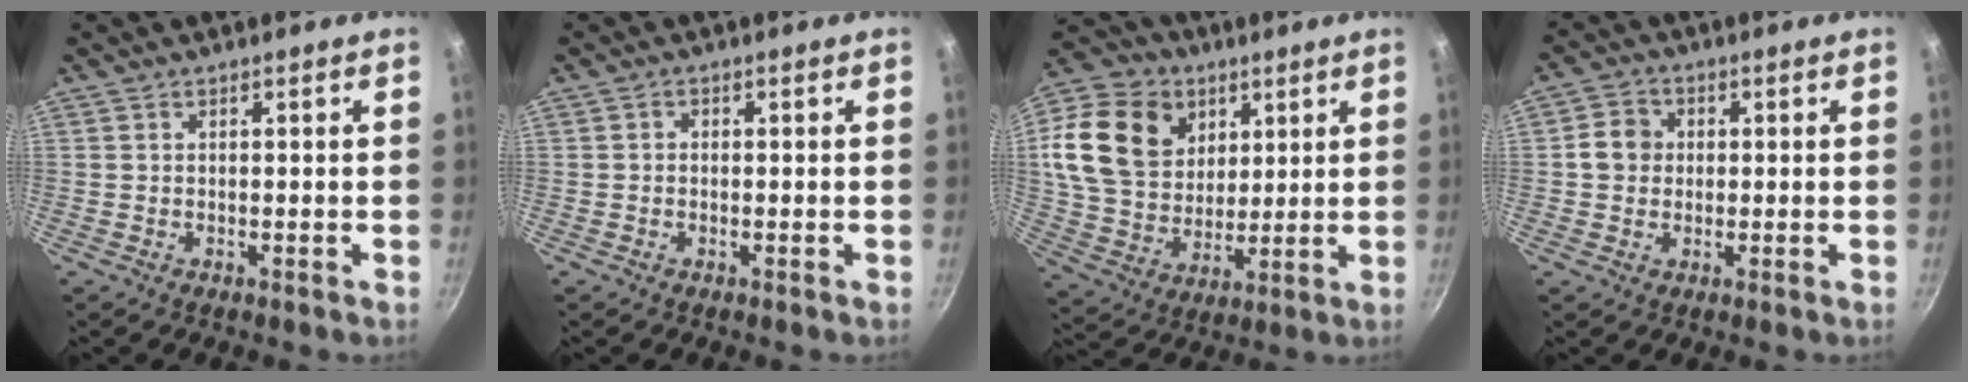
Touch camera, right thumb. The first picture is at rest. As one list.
[{"total": 0.9, "force": [-0.1, 0.8, 0.4], "torque": [-0.006, 0.004, -0.003]}, {"total": 25.0, "force": [8.9, 19.1, 13.4], "torque": [-0.268, 0.004, 0.167]}, {"total": 5.0, "force": [0.3, 4.5, 2.1], "torque": [-0.015, 0.008, -0.006]}]